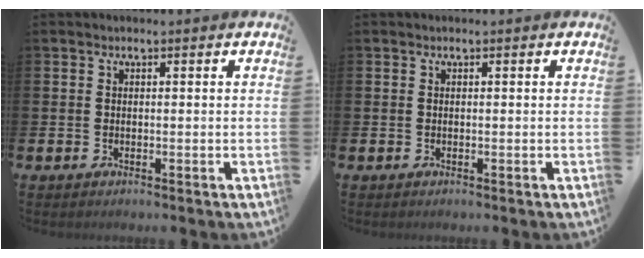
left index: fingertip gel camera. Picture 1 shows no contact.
{"total": 0.0}